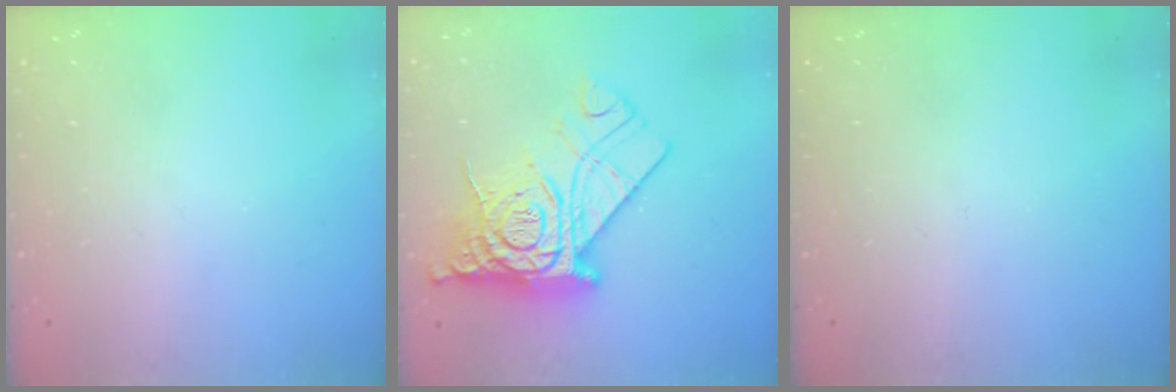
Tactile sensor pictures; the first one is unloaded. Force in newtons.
{"total": 23.5, "press": 23.4, "slide": 1.9}
{"total": 0.0}